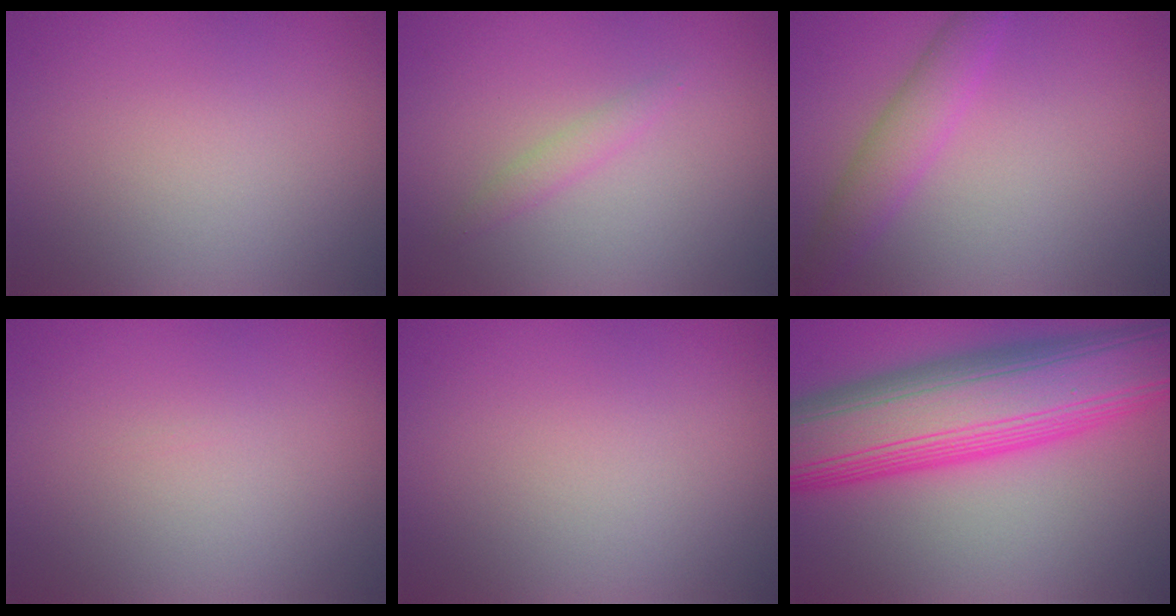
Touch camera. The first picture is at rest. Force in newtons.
{"total": 1.2, "press": 1.2, "slide": 0.1}
{"total": 3.0, "press": 3.0, "slide": 0.1}
{"total": 0.0}
{"total": 0.0}
{"total": 13.8, "press": 13.8, "slide": 0.1}